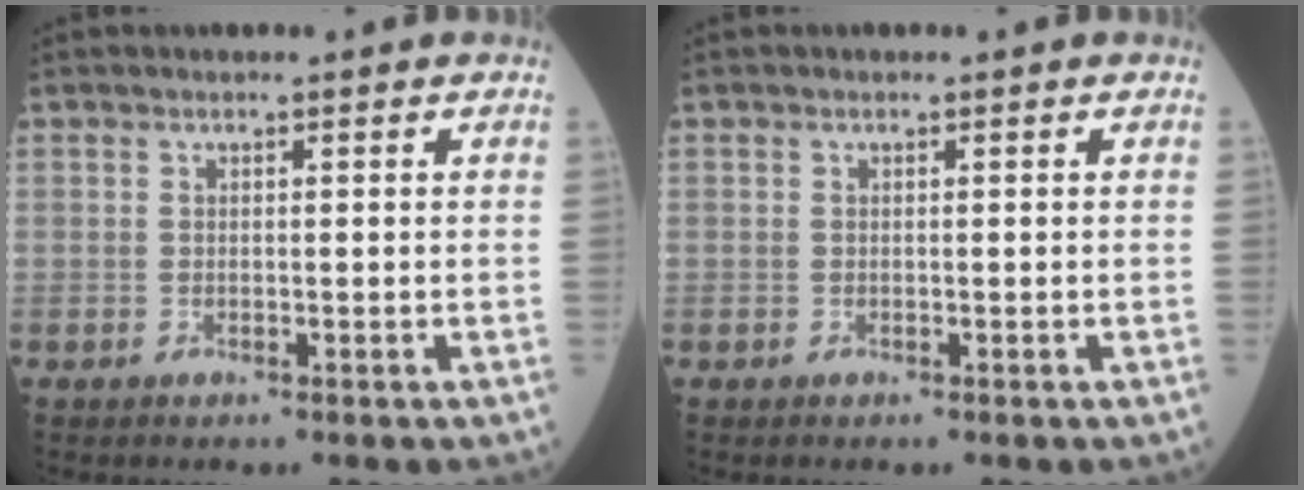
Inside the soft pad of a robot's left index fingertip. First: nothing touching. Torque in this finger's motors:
{"motor_torque": [0.00, 0.00, 0.00, 0.00]}